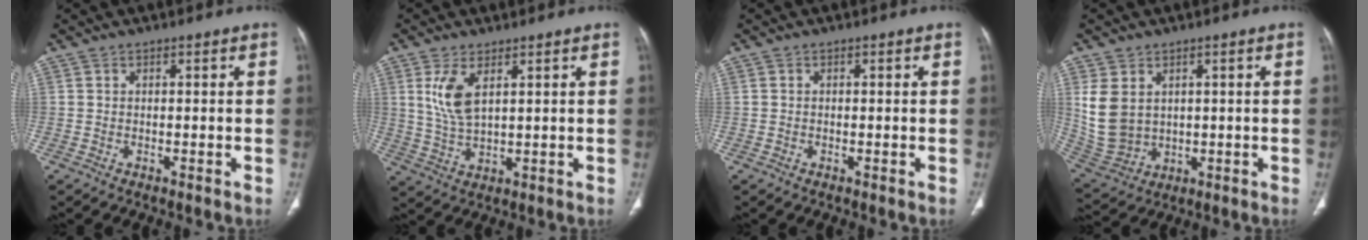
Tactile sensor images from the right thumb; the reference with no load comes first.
{"total": 6.8, "force": [2.7, 2.9, 5.6], "torque": [-0.118, -0.013, 0.065]}
{"total": 0.0}
{"total": 9.5, "force": [2.3, 7.2, 5.6], "torque": [-0.107, -0.012, 0.072]}